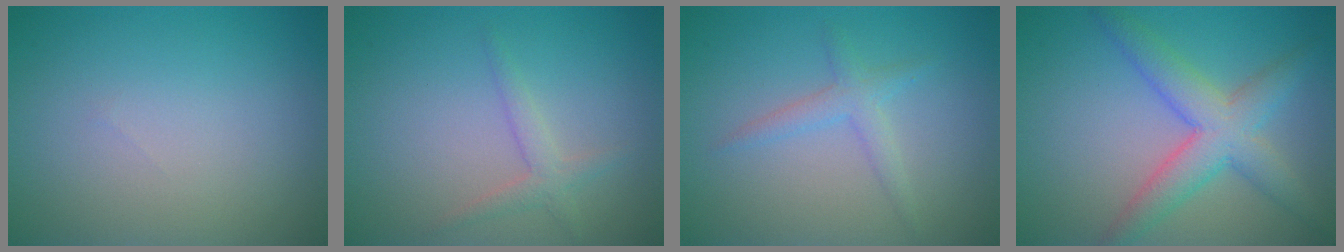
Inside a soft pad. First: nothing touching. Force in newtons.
{"total": 1.7, "press": 1.6, "slide": 0.1}
{"total": 1.9, "press": 1.9, "slide": 0.1}
{"total": 5.3, "press": 5.3, "slide": 0.1}